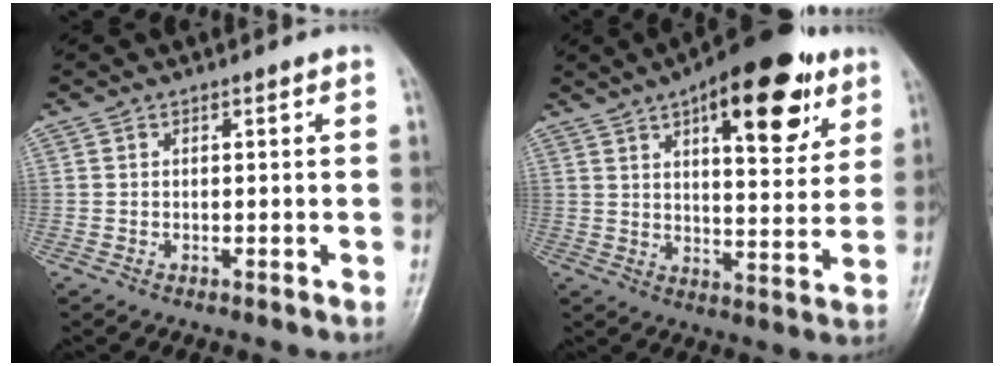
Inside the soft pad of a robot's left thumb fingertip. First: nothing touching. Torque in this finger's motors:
{"motor_torque": [0.84, 0.79, 1.50, -1.27, 0.21]}